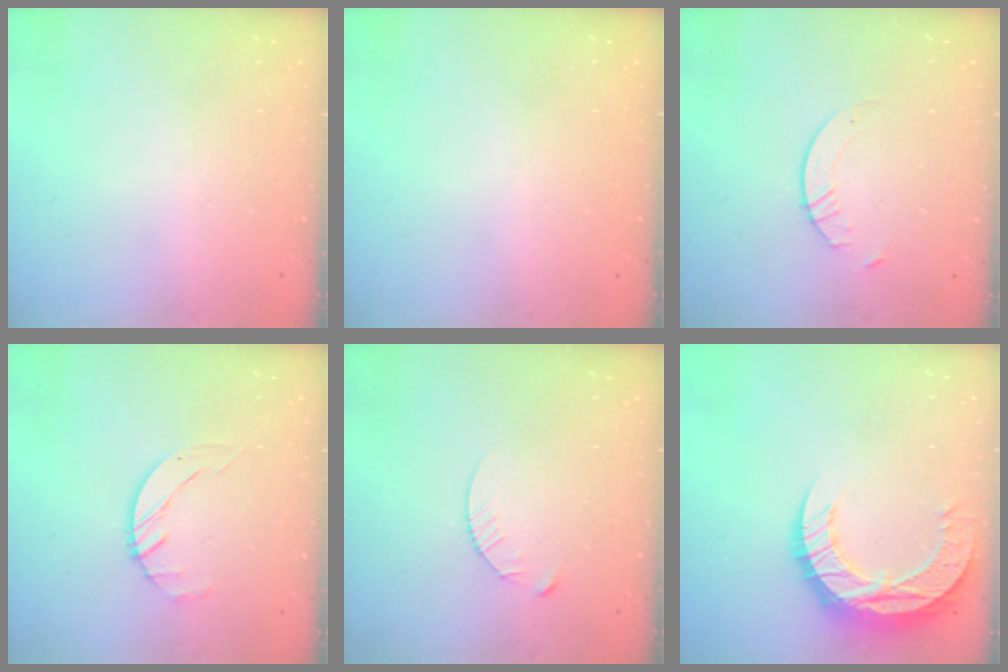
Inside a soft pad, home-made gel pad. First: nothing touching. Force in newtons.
{"total": 0.0}
{"total": 2.9, "press": 2.9, "slide": 0.3}
{"total": 2.0, "press": 2.0, "slide": 0.3}
{"total": 4.7, "press": 4.7, "slide": 0.6}
{"total": 19.0, "press": 18.9, "slide": 1.4}